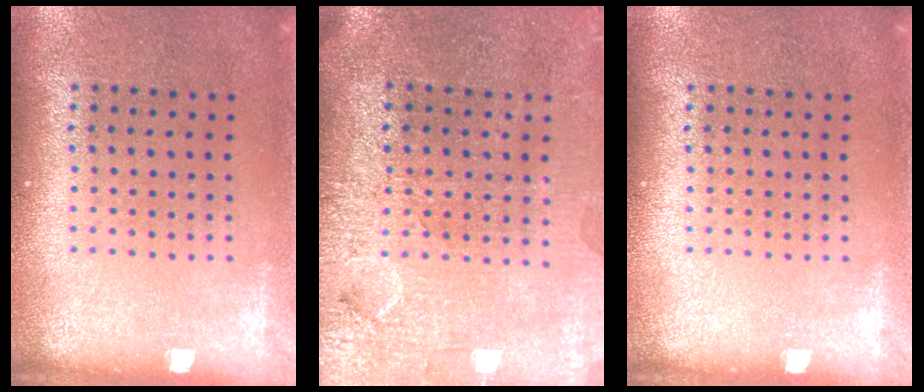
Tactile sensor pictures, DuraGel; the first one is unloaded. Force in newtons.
{"total": 3.7, "press": 3.4, "slide": 1.4}
{"total": 0.0}